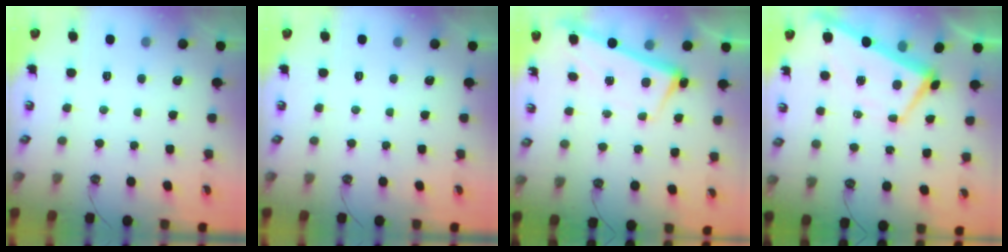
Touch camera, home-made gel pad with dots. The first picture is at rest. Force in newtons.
{"total": 0.0}
{"total": 2.6, "press": 2.4, "slide": 1.0}
{"total": 1.5, "press": 1.2, "slide": 0.9}